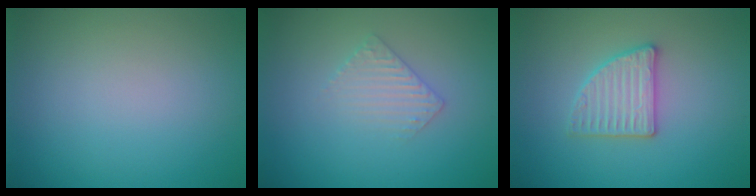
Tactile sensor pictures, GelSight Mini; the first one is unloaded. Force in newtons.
{"total": 1.9, "press": 1.9, "slide": 0.5}
{"total": 2.8, "press": 2.8, "slide": 0.4}